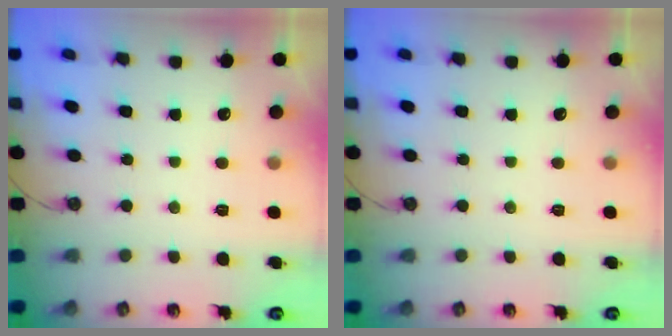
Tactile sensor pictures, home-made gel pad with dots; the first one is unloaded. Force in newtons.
{"total": 0.0}